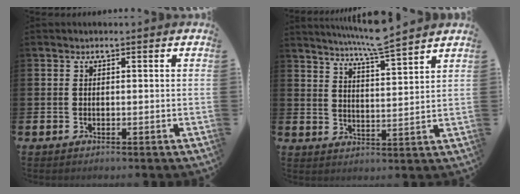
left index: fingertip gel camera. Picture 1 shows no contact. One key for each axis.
{"total": 6.7, "fx": 6.5, "fy": -0.5, "fz": 1.8, "tx": -0.051, "ty": -0.038, "tz": 0.114}